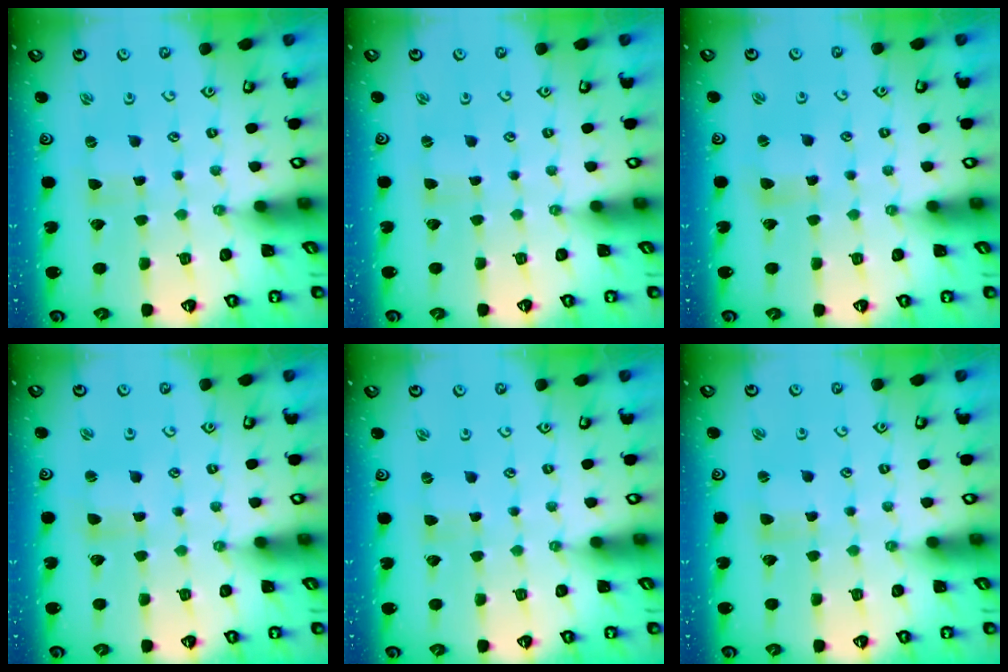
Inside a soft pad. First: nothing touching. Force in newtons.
{"total": 0.0}
{"total": 2.3, "press": 2.2, "slide": 0.3}
{"total": 1.2, "press": 1.2, "slide": 0.3}
{"total": 0.0}
{"total": 1.7, "press": 1.7, "slide": 0.3}